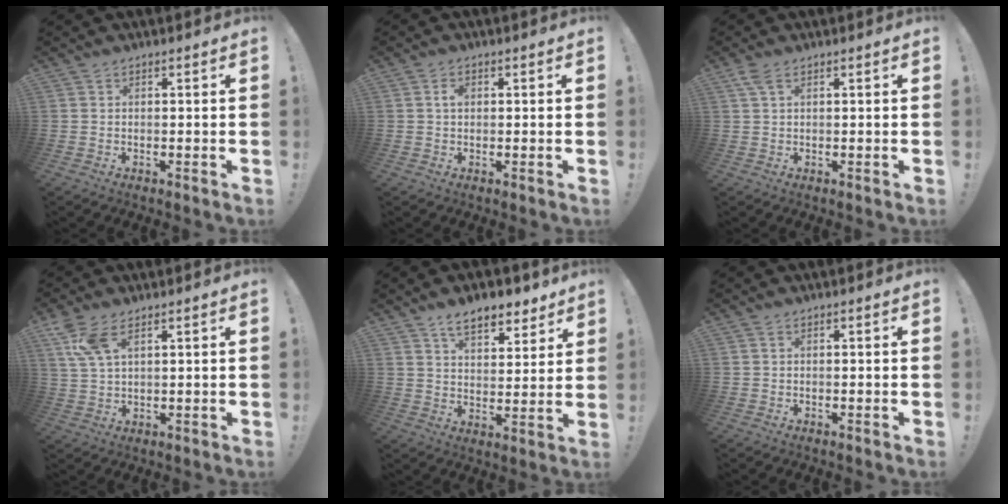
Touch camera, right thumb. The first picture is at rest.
{"total": 1.9, "force": [0.3, 1.2, 1.5], "torque": [-0.022, 0.002, 0.003]}
{"total": 3.2, "force": [1.5, 1.4, 2.5], "torque": [-0.057, 0.005, 0.029]}
{"total": 7.7, "force": [4.0, 3.2, 5.7], "torque": [-0.114, -0.011, 0.077]}
{"total": 9.9, "force": [7.3, 4.6, 4.9], "torque": [-0.067, -0.040, 0.132]}
{"total": 0.0}